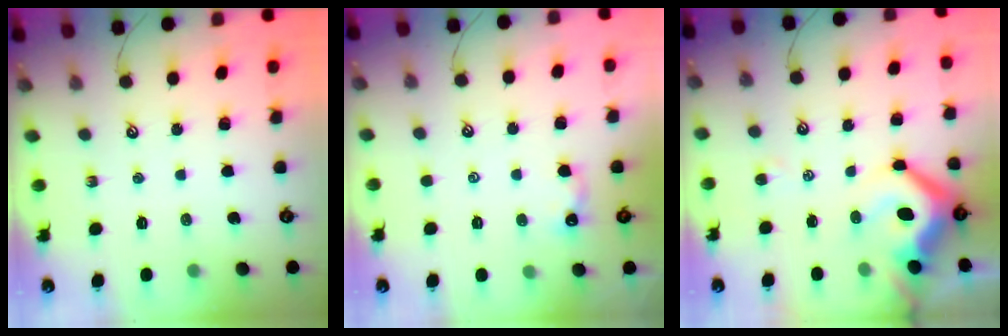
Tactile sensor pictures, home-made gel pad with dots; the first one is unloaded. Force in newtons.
{"total": 0.7, "press": 0.5, "slide": 0.5}
{"total": 11.8, "press": 11.6, "slide": 2.0}